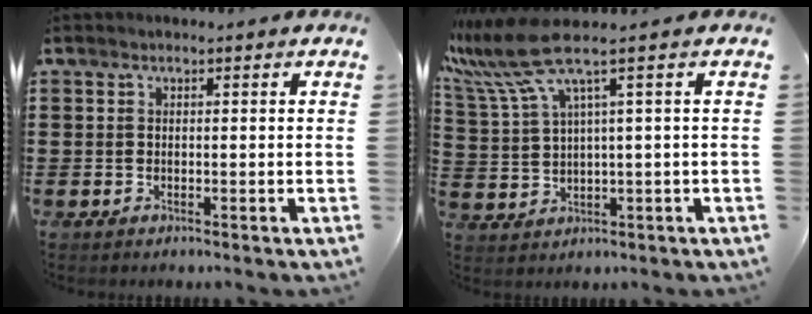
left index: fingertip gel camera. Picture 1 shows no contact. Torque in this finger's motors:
{"motor_torque": [1.03, -1.11, 0.86, 0.21]}